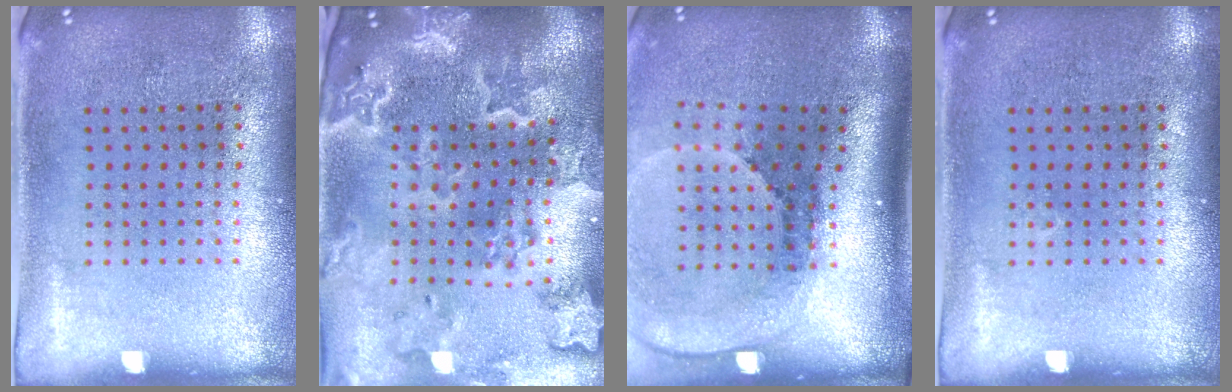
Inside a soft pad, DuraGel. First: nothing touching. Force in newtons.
{"total": 4.3, "press": 3.6, "slide": 2.4}
{"total": 2.5, "press": 1.7, "slide": 1.8}
{"total": 0.0}